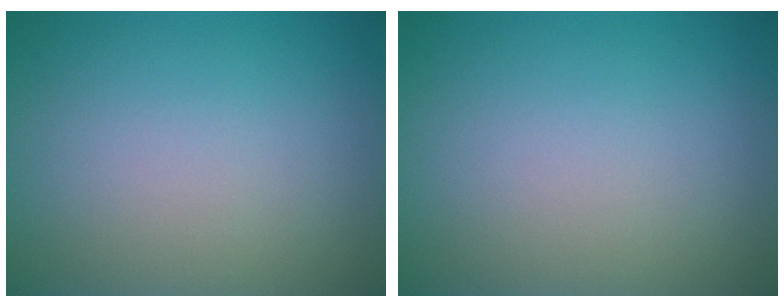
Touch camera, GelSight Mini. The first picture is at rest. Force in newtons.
{"total": 0.0}